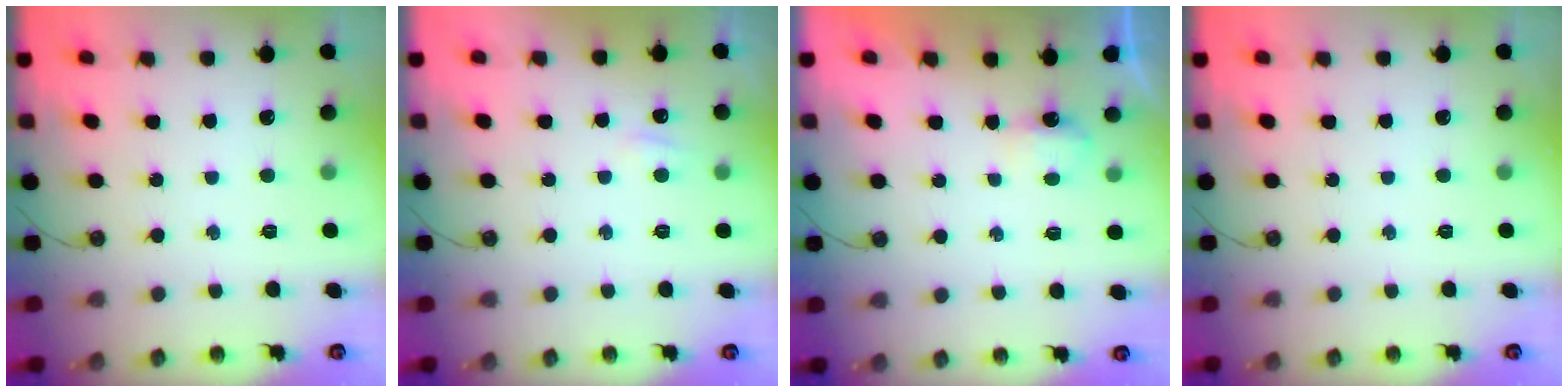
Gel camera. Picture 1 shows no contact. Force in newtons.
{"total": 3.5, "press": 3.4, "slide": 0.7}
{"total": 3.4, "press": 3.3, "slide": 0.6}
{"total": 0.0}